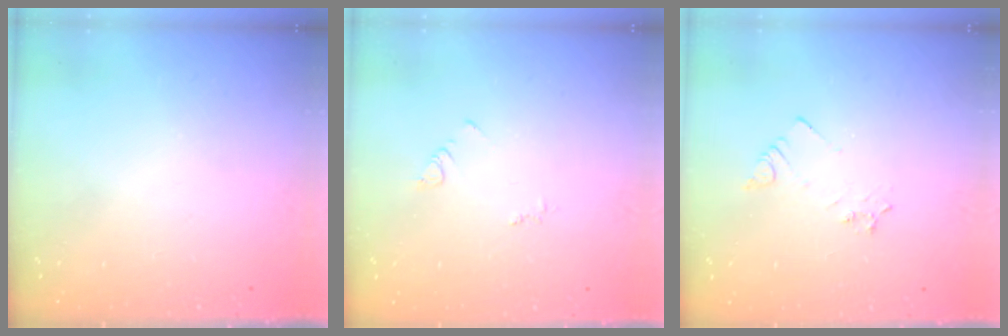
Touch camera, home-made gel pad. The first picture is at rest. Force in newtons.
{"total": 2.9, "press": 2.9, "slide": 0.4}
{"total": 3.3, "press": 3.2, "slide": 0.5}